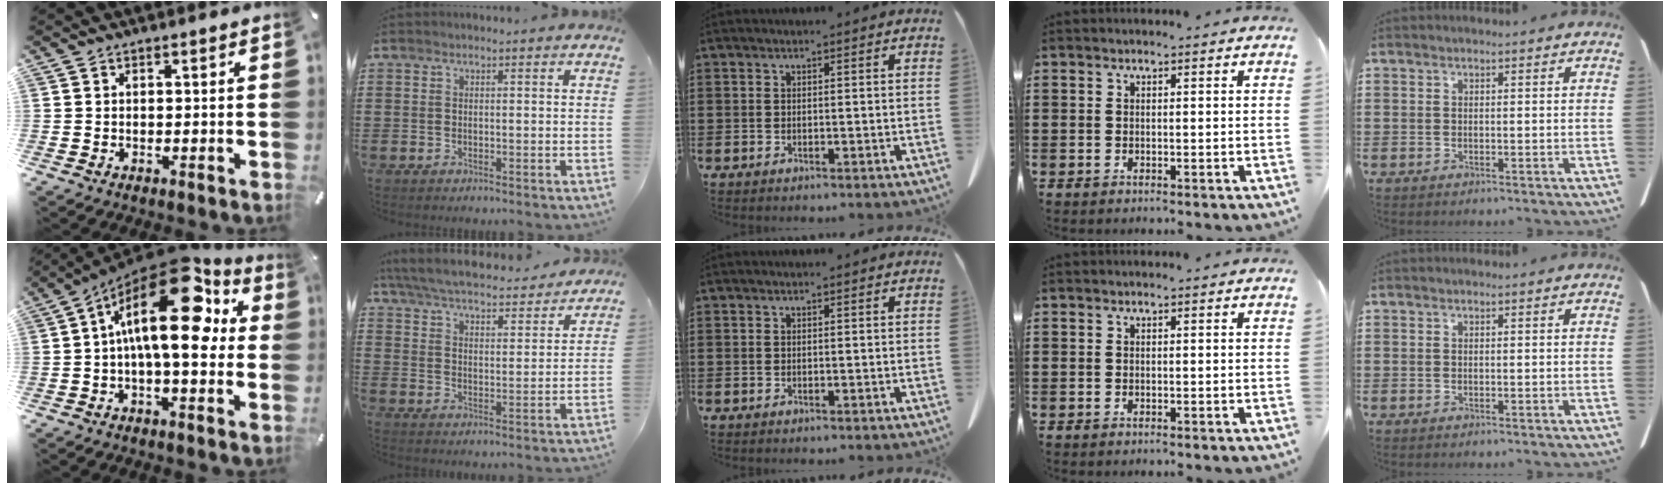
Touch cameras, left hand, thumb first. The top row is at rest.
{"thumb": {"total": 21.5, "force": [5.3, 9.5, 18.5], "torque": [-0.307, -0.045, 0.087]}, "index": {"total": 5.6, "force": [5.5, 0.1, 1.3], "torque": [-0.054, -0.038, 0.092]}}